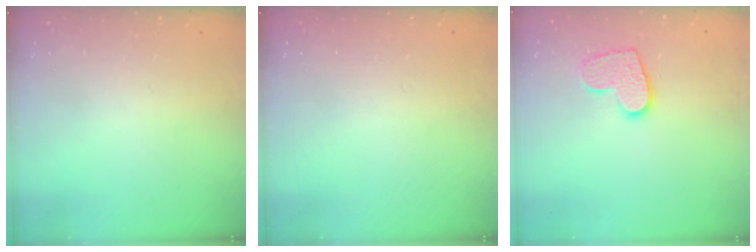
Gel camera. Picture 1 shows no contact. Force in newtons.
{"total": 0.0}
{"total": 11.7, "press": 11.7, "slide": 0.8}